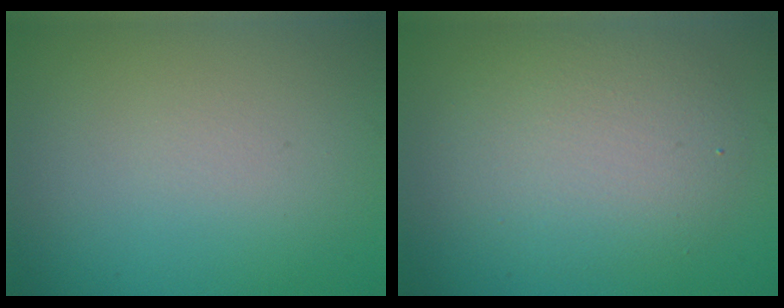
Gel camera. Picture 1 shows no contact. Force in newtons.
{"total": 4.5, "press": 4.5, "slide": 0.1}